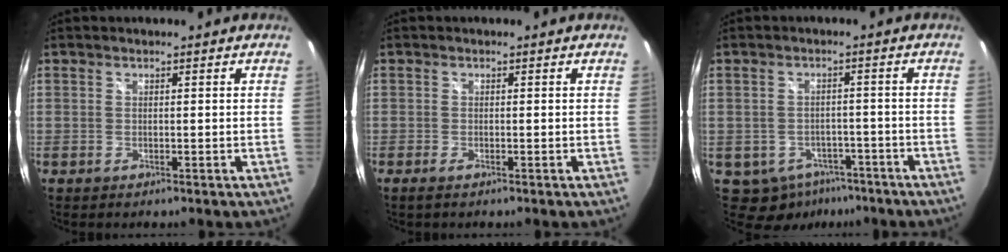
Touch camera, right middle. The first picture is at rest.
{"total": 1.1, "force": [-0.8, 0.2, 0.8], "torque": [-0.017, -0.004, -0.015]}
{"total": 7.2, "force": [-4.4, 5.2, 2.4], "torque": [-0.052, 0.006, -0.047]}